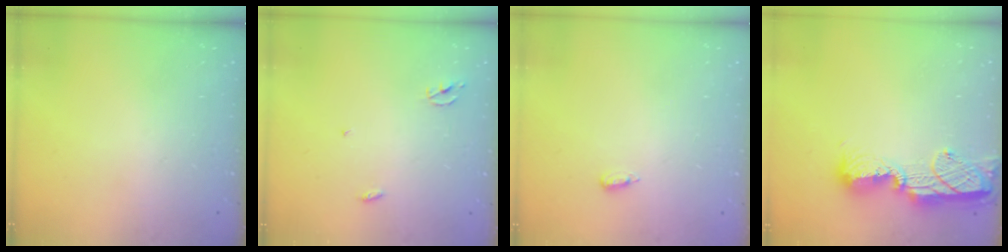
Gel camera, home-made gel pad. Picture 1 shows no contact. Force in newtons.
{"total": 2.3, "press": 2.3, "slide": 0.2}
{"total": 4.4, "press": 3.4, "slide": 2.9}
{"total": 11.5, "press": 11.5, "slide": 0.7}